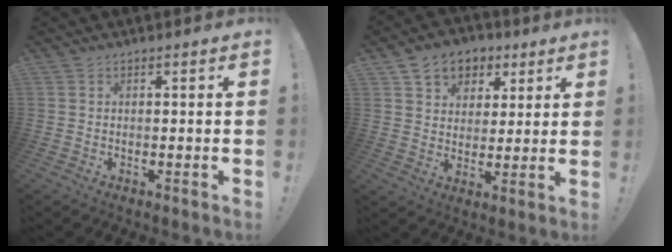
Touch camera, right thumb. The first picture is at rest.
{"total": 9.3, "force": [4.6, 7.5, 3.1], "torque": [-0.041, -0.024, 0.091]}